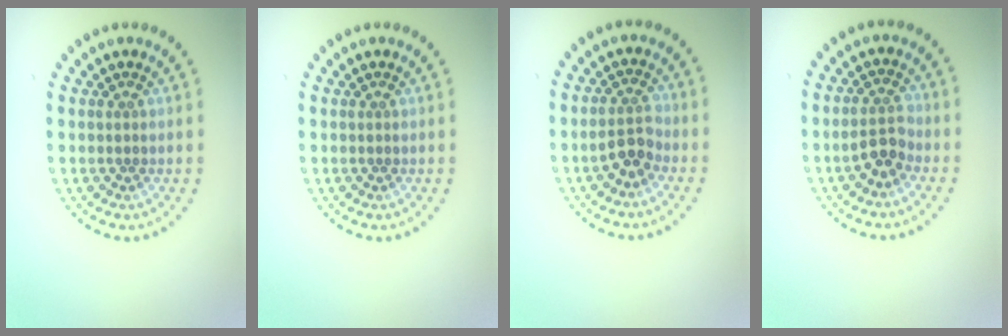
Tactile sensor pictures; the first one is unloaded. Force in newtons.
{"total": 0.0}
{"total": 2.6, "press": 2.4, "slide": 1.0}
{"total": 2.6, "press": 2.4, "slide": 1.0}